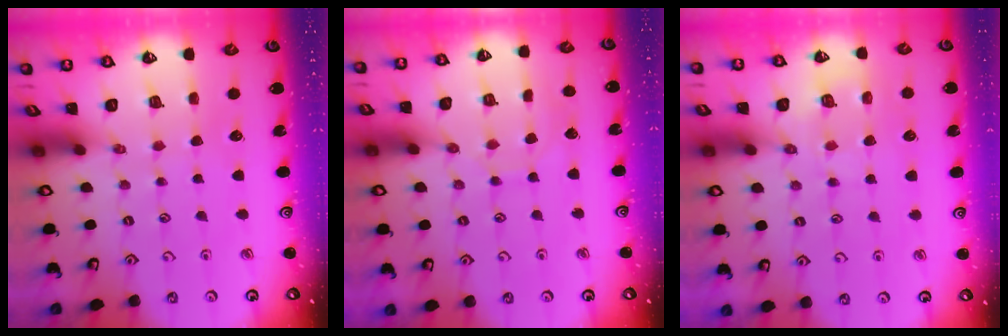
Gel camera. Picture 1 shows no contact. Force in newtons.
{"total": 5.7, "press": 5.7, "slide": 0.2}
{"total": 6.3, "press": 6.2, "slide": 0.6}